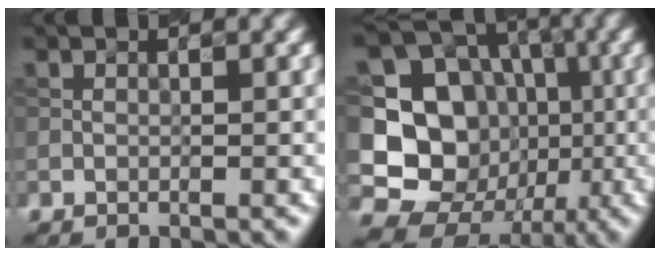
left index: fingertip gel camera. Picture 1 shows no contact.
{"total": 17.5, "force": [-2.0, 16.3, 6.1], "torque": [-0.153, 0.008, -0.042]}